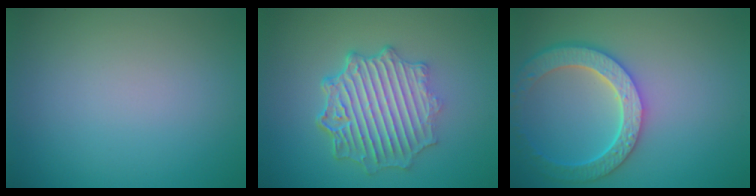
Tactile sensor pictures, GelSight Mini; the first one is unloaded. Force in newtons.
{"total": 6.6, "press": 5.1, "slide": 4.2}
{"total": 5.8, "press": 4.7, "slide": 3.4}